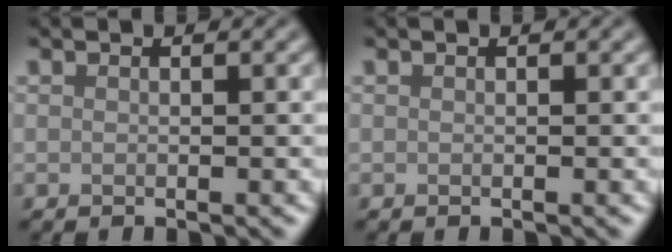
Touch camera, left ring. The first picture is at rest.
{"total": 0.0}